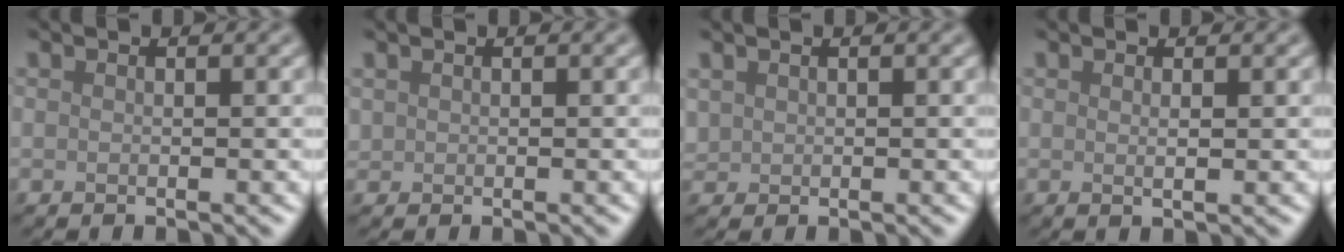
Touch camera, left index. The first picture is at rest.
{"total": 0.5, "force": [0.4, 0.4, 0.0], "torque": [0.003, -0.001, 0.010]}
{"total": 0.9, "force": [0.6, 0.7, 0.0], "torque": [-0.002, 0.000, 0.015]}
{"total": 1.1, "force": [0.4, 0.3, 0.9], "torque": [-0.011, 0.001, 0.003]}